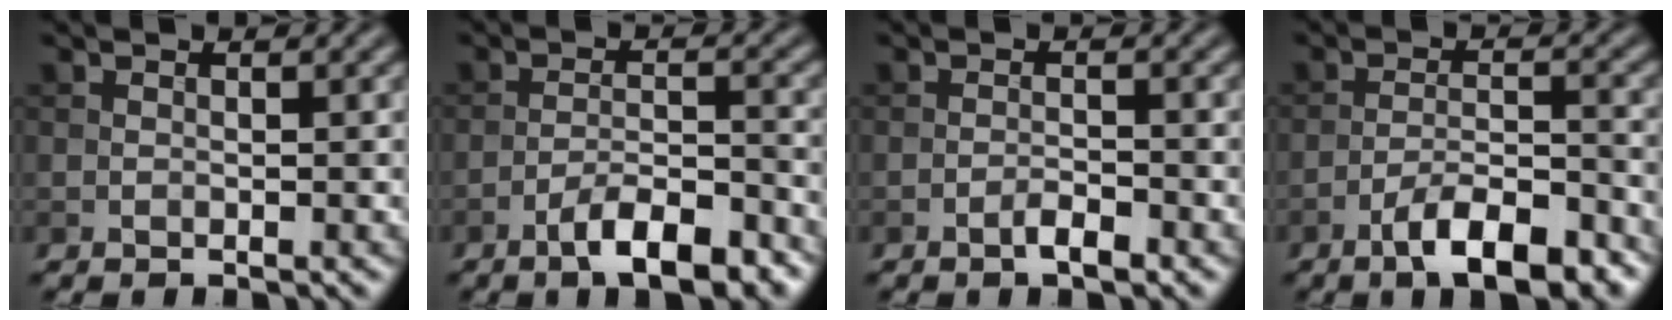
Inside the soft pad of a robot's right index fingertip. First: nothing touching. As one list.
[{"total": 5.9, "force": [-4.0, 1.5, 4.1], "torque": [-0.065, 0.008, -0.066]}, {"total": 1.6, "force": [-1.1, 0.3, 1.1], "torque": [-0.020, 0.003, -0.021]}, {"total": 6.9, "force": [-4.6, 1.8, 4.8], "torque": [-0.075, 0.006, -0.076]}]